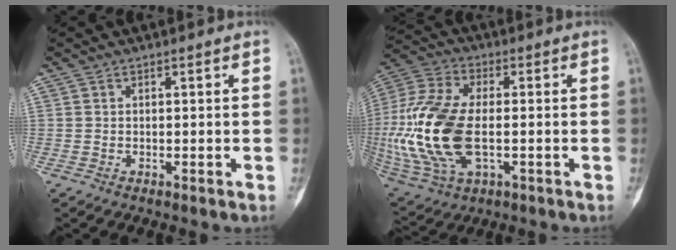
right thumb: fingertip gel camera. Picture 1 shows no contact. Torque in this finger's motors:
{"motor_torque": [2.27, 2.21, 1.39, -1.38, 0.51]}